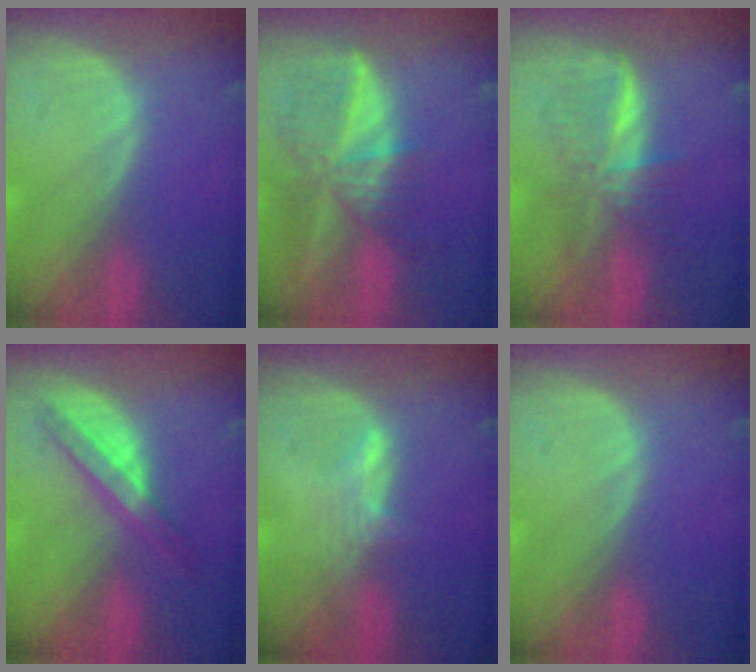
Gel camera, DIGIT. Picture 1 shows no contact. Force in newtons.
{"total": 9.3, "press": 8.1, "slide": 4.6}
{"total": 5.9, "press": 5.9, "slide": 0.8}
{"total": 5.4, "press": 5.3, "slide": 0.8}
{"total": 2.6, "press": 2.5, "slide": 0.3}
{"total": 0.0}